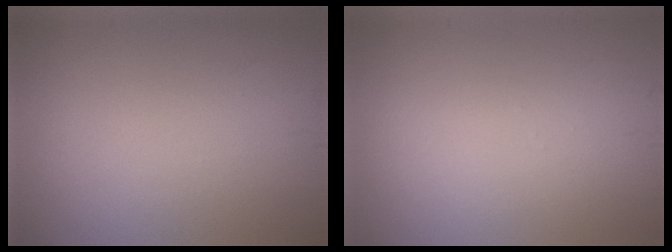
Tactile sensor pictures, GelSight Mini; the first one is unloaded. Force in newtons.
{"total": 0.0}